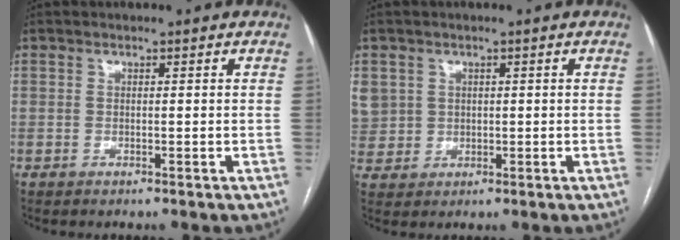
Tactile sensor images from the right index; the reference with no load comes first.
{"total": 6.8, "force": [1.8, 6.4, 1.4], "torque": [-0.051, 0.017, 0.053]}